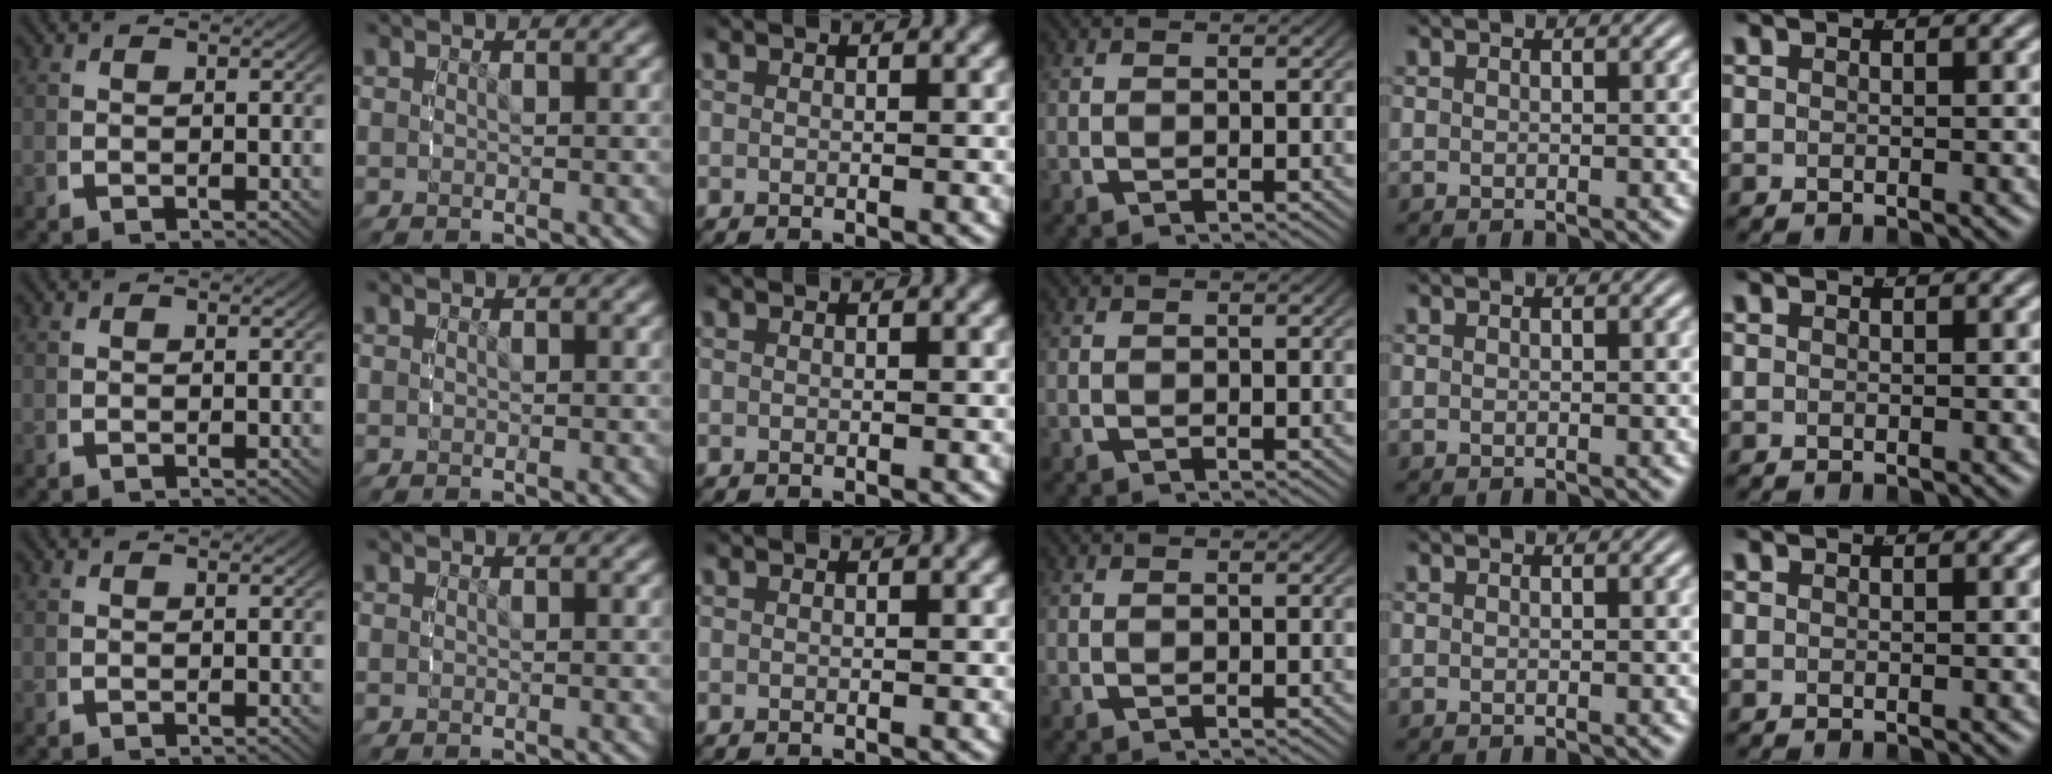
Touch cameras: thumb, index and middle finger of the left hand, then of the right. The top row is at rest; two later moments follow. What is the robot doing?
{"motion": "reach", "object": "stress ball aka squeeze ball"}